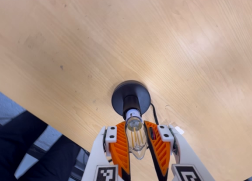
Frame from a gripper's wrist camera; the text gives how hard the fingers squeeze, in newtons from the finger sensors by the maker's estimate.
{"total": 14.2, "left": 13.8, "right": 14.7}